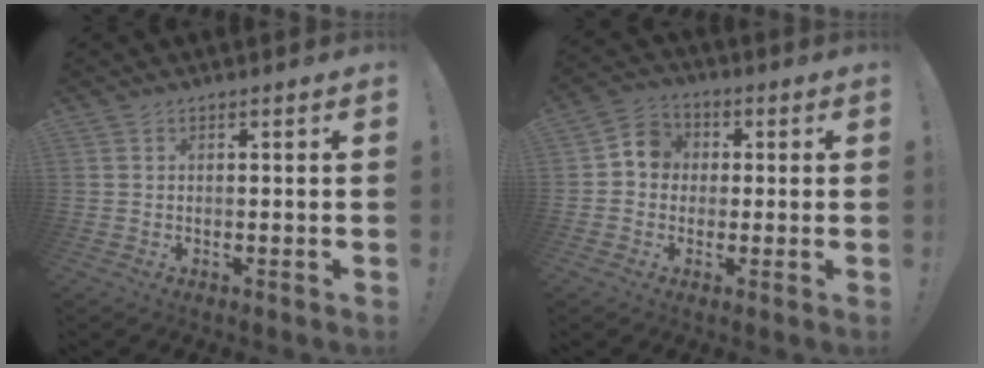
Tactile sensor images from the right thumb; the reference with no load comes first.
{"total": 7.0, "force": [0.3, 6.4, 2.8], "torque": [-0.035, 0.013, 0.008]}